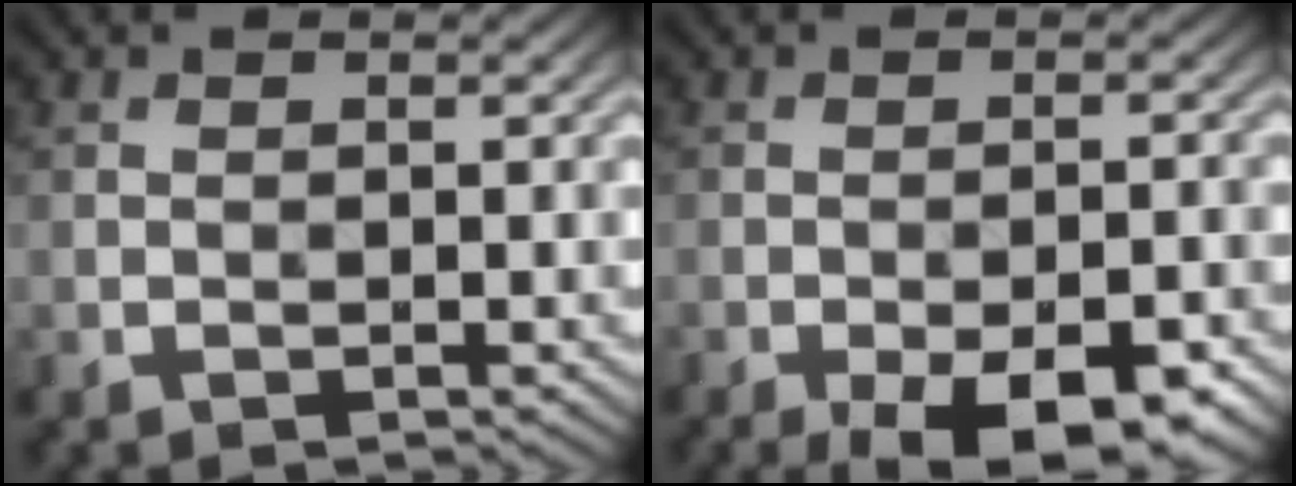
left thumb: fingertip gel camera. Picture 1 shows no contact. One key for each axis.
{"total": 10.4, "fx": -6.8, "fy": 3.8, "fz": 6.9, "tx": -0.104, "ty": -0.010, "tz": -0.089}